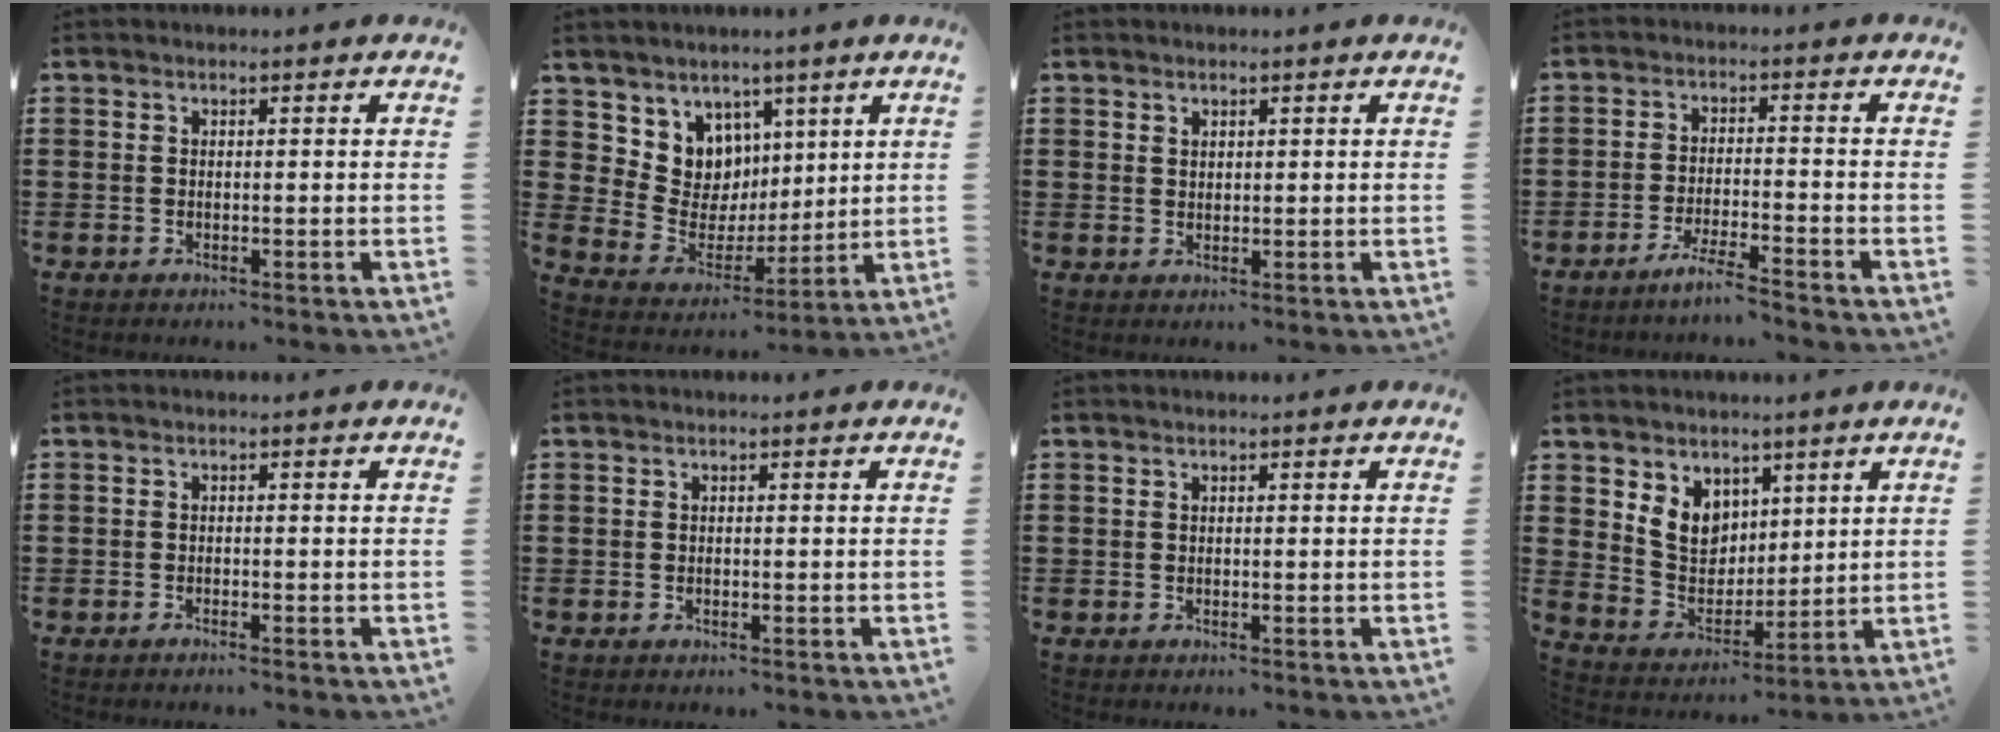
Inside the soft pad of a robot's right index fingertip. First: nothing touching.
{"total": 7.9, "force": [3.9, 6.8, 0.9], "torque": [-0.061, -0.040, 0.078]}
{"total": 1.3, "force": [1.0, 0.8, 0.2], "torque": [-0.006, 0.003, 0.019]}
{"total": 4.0, "force": [-3.6, -0.5, 1.7], "torque": [-0.035, -0.007, -0.069]}
{"total": 0.8, "force": [-0.8, 0.0, 0.1], "torque": [-0.005, -0.001, -0.016]}
{"total": 0.0}
{"total": 0.0}
{"total": 7.3, "force": [3.3, 6.0, 2.5], "torque": [-0.070, 0.003, 0.065]}